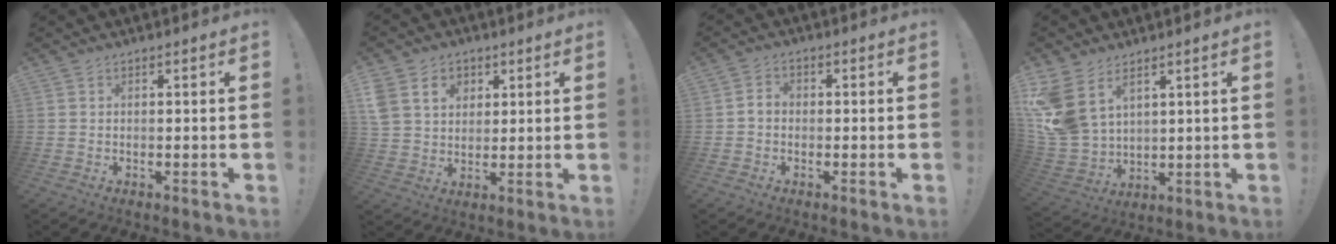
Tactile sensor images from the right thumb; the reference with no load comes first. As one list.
[{"total": 11.0, "force": [4.7, 8.6, 4.9], "torque": [-0.084, -0.014, 0.092]}, {"total": 2.8, "force": [-1.0, 2.0, 1.6], "torque": [-0.027, 0.011, -0.019]}, {"total": 12.7, "force": [6.2, 8.3, 7.2], "torque": [-0.155, -0.042, 0.123]}]